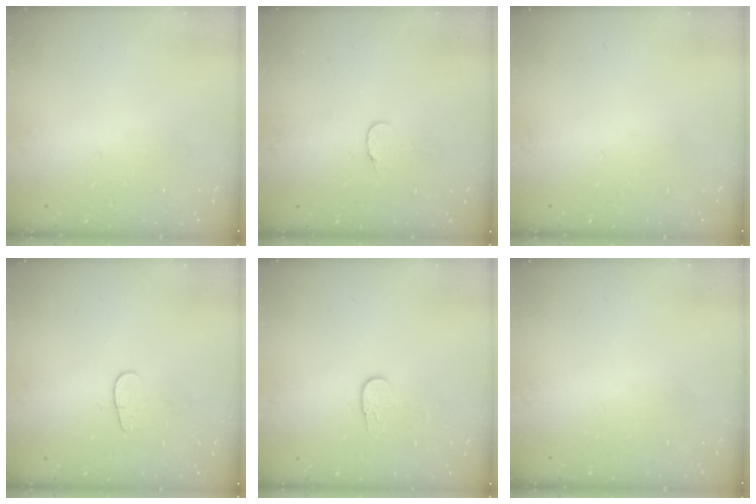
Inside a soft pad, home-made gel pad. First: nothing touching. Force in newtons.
{"total": 4.5, "press": 4.5, "slide": 0.4}
{"total": 0.0}
{"total": 4.5, "press": 4.4, "slide": 0.5}
{"total": 5.3, "press": 5.3, "slide": 0.5}
{"total": 0.0}